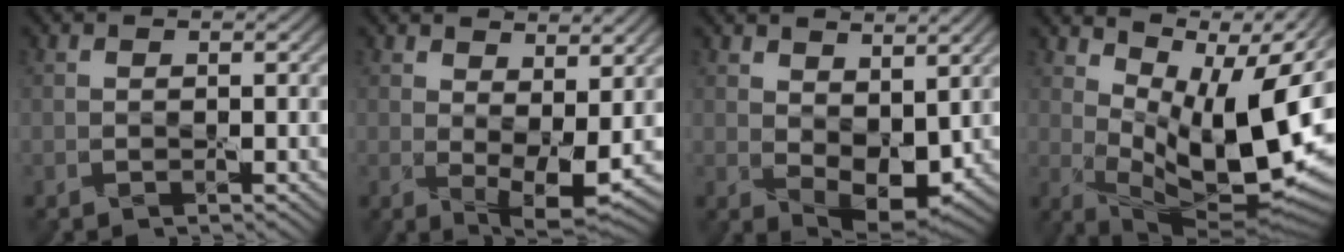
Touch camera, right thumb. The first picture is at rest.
{"total": 6.4, "force": [1.8, 2.8, 5.4], "torque": [-0.096, -0.011, 0.039]}
{"total": 7.3, "force": [2.0, 4.2, 5.6], "torque": [-0.102, -0.013, 0.042]}
{"total": 15.5, "force": [5.2, 5.9, 13.4], "torque": [-0.216, 0.003, 0.106]}